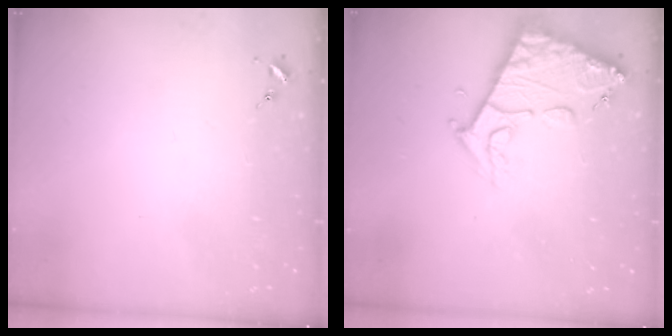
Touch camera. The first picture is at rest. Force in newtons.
{"total": 12.5, "press": 12.5, "slide": 1.3}